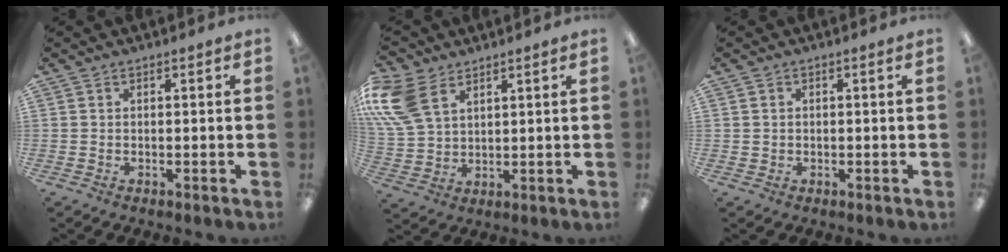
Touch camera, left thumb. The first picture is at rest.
{"total": 12.4, "force": [5.7, 8.2, 7.3], "torque": [-0.178, -0.004, 0.109]}
{"total": 0.5, "force": [0.1, 0.5, 0.0], "torque": [-0.001, 0.001, 0.003]}